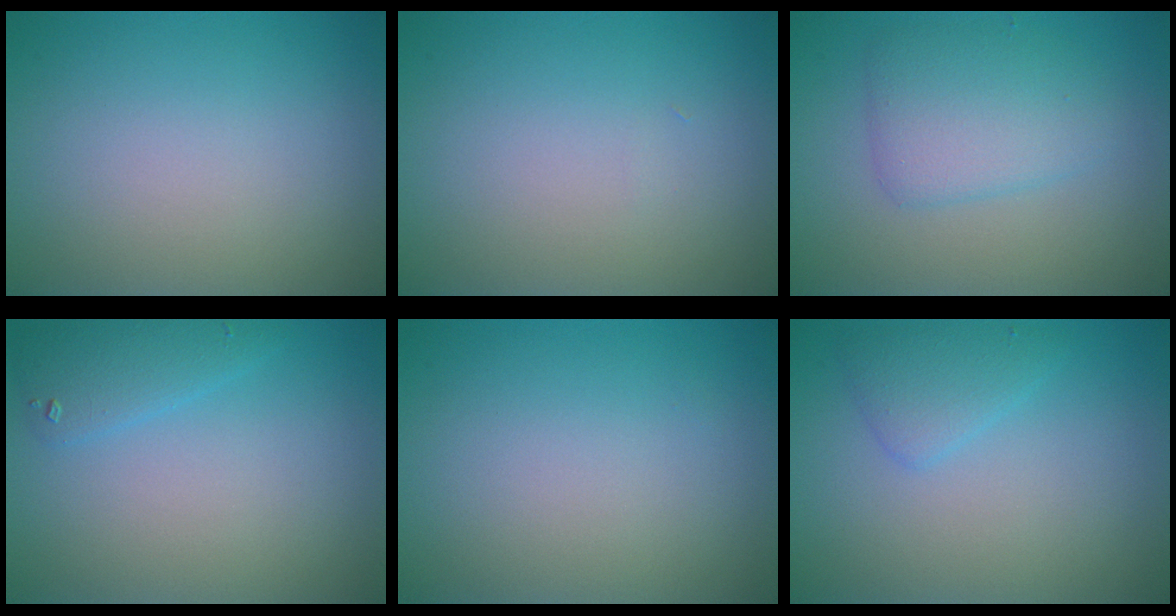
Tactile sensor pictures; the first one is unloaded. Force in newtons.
{"total": 0.0}
{"total": 3.7, "press": 3.7, "slide": 0.1}
{"total": 2.1, "press": 2.1, "slide": 0.2}
{"total": 0.0}
{"total": 2.0, "press": 2.0, "slide": 0.1}